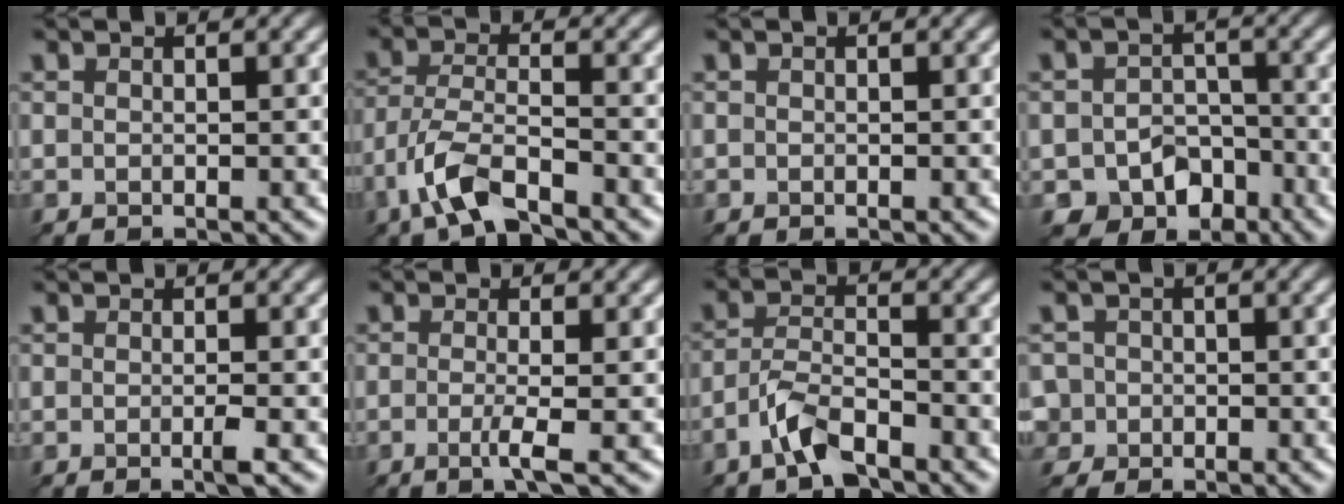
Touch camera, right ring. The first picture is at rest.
{"total": 4.5, "force": [-3.7, 0.7, 2.4], "torque": [-0.073, 0.002, -0.064]}
{"total": 0.8, "force": [-0.4, -0.4, -0.5], "torque": [-0.003, -0.002, 0.004]}
{"total": 3.2, "force": [-2.5, 2.0, 0.2], "torque": [-0.009, 0.006, -0.019]}
{"total": 1.0, "force": [-0.6, -0.4, 0.7], "torque": [-0.023, 0.000, 0.001]}
{"total": 1.7, "force": [-1.0, -0.3, 1.4], "torque": [-0.041, 0.000, -0.008]}
{"total": 3.1, "force": [-3.0, 0.0, 0.9], "torque": [-0.043, 0.012, -0.049]}
{"total": 1.9, "force": [-1.2, 1.2, -1.0], "torque": [0.014, 0.015, -0.019]}